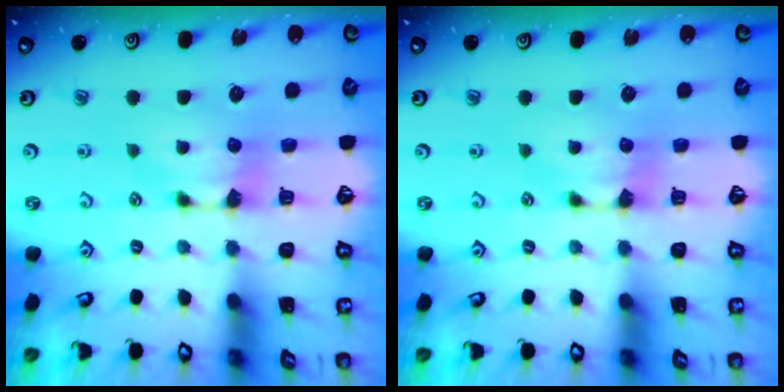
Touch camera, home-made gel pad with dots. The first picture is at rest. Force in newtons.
{"total": 0.0}